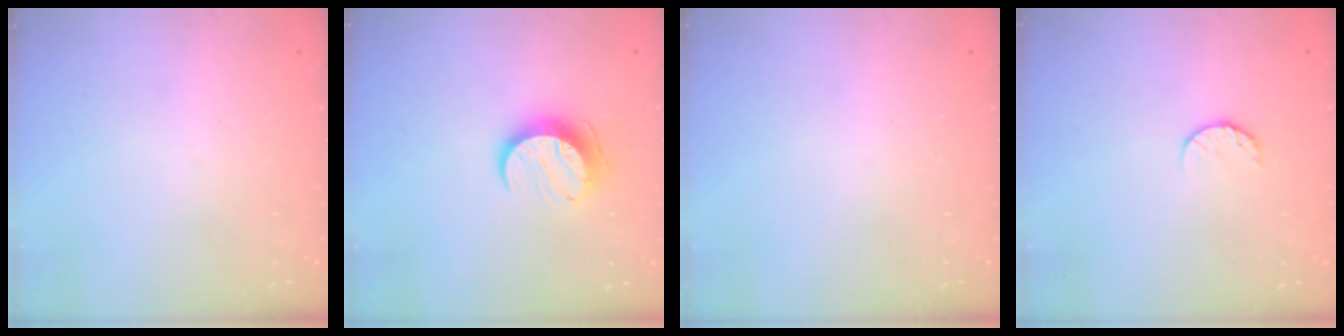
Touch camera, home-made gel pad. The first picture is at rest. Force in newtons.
{"total": 9.7, "press": 9.7, "slide": 0.5}
{"total": 0.0}
{"total": 6.0, "press": 5.9, "slide": 0.6}